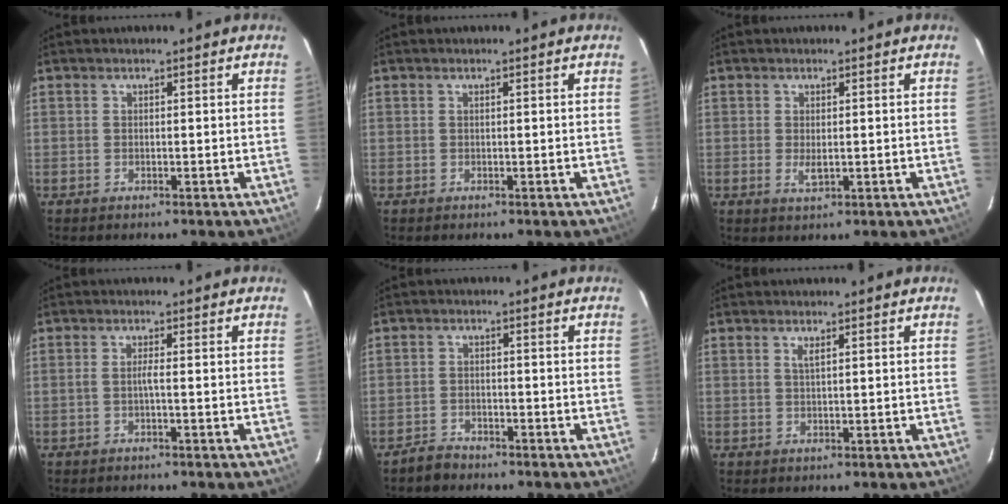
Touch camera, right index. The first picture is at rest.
{"total": 0.0}
{"total": 2.1, "force": [-0.2, 1.0, 1.9], "torque": [-0.035, -0.003, -0.002]}
{"total": 1.2, "force": [-0.5, -0.3, 1.0], "torque": [-0.018, 0.001, -0.010]}
{"total": 3.1, "force": [-2.7, 1.5, 0.4], "torque": [-0.016, 0.011, -0.046]}
{"total": 1.1, "force": [0.6, 0.1, 0.9], "torque": [-0.018, 0.000, 0.011]}